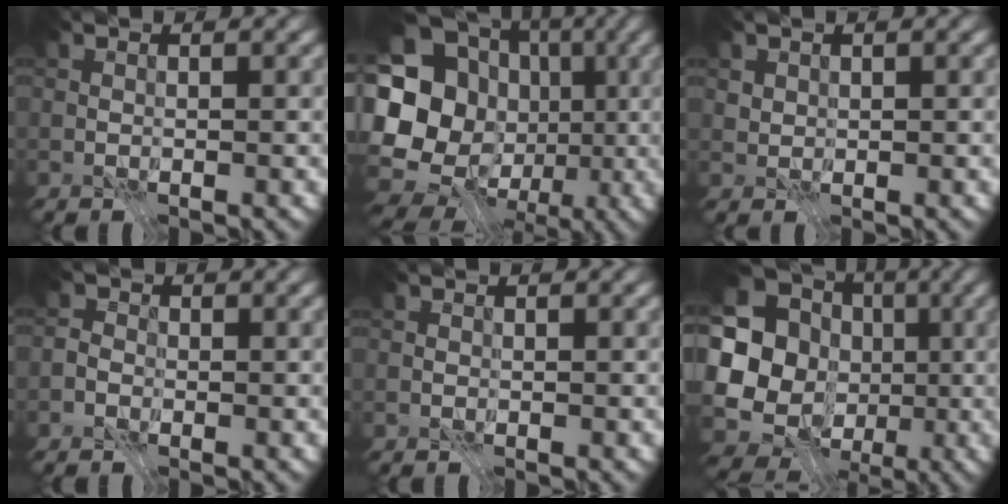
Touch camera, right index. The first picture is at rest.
{"total": 19.7, "force": [-2.4, 17.0, 9.8], "torque": [-0.204, 0.021, -0.055]}
{"total": 1.1, "force": [0.6, 0.9, 0.4], "torque": [-0.013, -0.007, 0.020]}
{"total": 2.5, "force": [-0.6, 2.2, 0.9], "torque": [0.009, 0.013, -0.040]}
{"total": 0.5, "force": [-0.2, 0.5, 0.1], "torque": [0.001, -0.002, -0.006]}
{"total": 17.6, "force": [-1.8, 16.3, 6.6], "torque": [-0.159, 0.007, -0.043]}